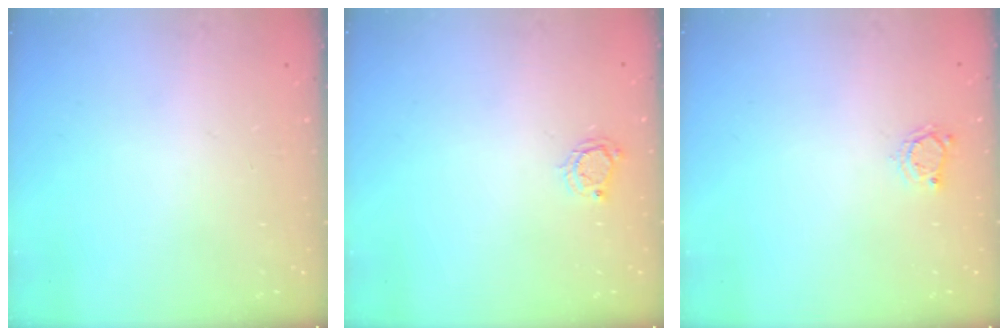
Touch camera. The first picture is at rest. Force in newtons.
{"total": 3.8, "press": 3.8, "slide": 0.4}
{"total": 2.9, "press": 2.9, "slide": 0.3}